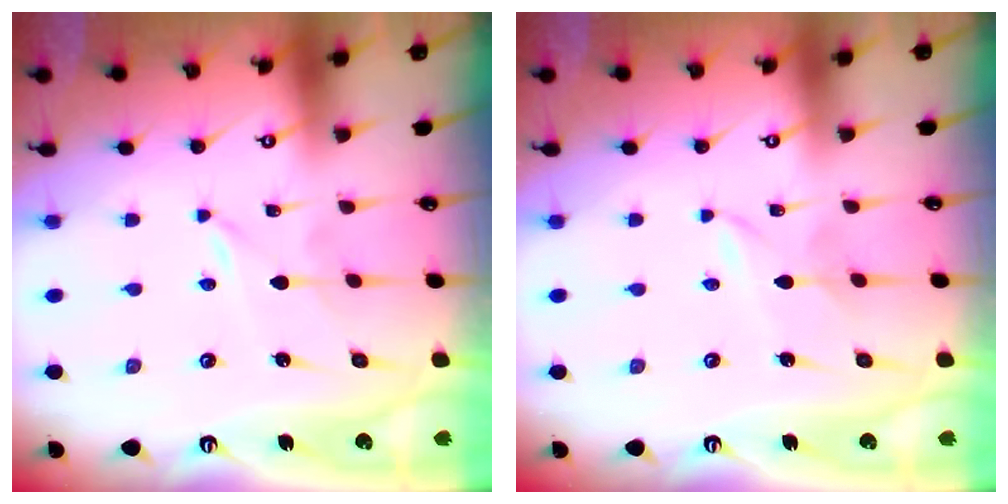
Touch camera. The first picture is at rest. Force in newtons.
{"total": 1.6, "press": 1.6, "slide": 0.2}